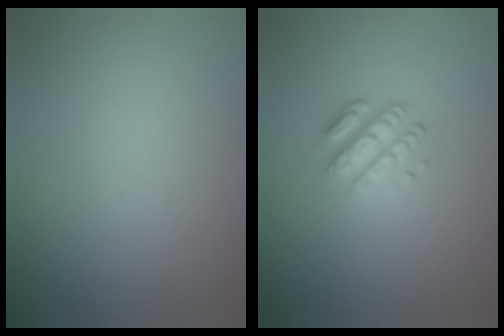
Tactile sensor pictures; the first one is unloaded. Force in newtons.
{"total": 3.3, "press": 2.4, "slide": 2.3}